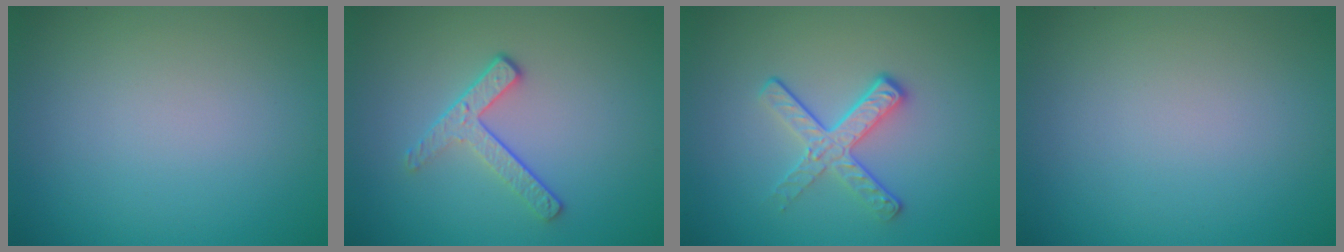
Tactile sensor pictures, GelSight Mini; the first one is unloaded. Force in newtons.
{"total": 2.3, "press": 1.7, "slide": 1.6}
{"total": 3.3, "press": 2.6, "slide": 2.0}
{"total": 0.0}